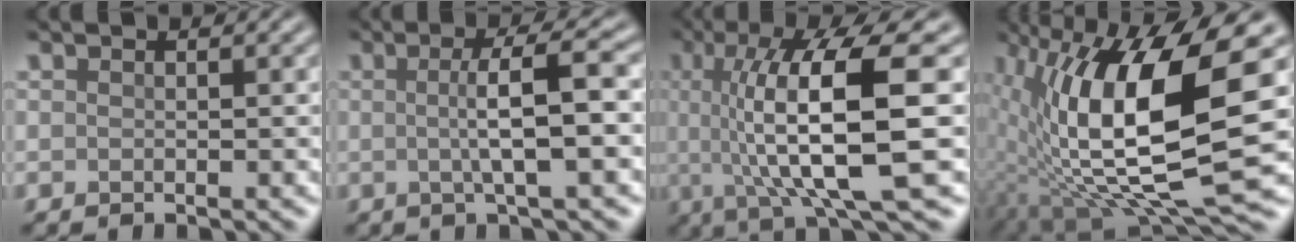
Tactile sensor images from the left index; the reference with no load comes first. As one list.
[{"total": 4.9, "force": [-0.1, 0.8, 4.9], "torque": [-0.080, 0.002, -0.005]}, {"total": 11.9, "force": [0.1, 2.8, 11.5], "torque": [-0.173, -0.003, 0.007]}, {"total": 14.6, "force": [1.2, 4.8, 13.8], "torque": [-0.249, -0.011, 0.020]}]